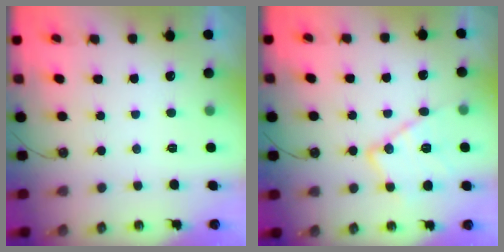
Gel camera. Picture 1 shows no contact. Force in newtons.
{"total": 14.9, "press": 14.9, "slide": 1.3}